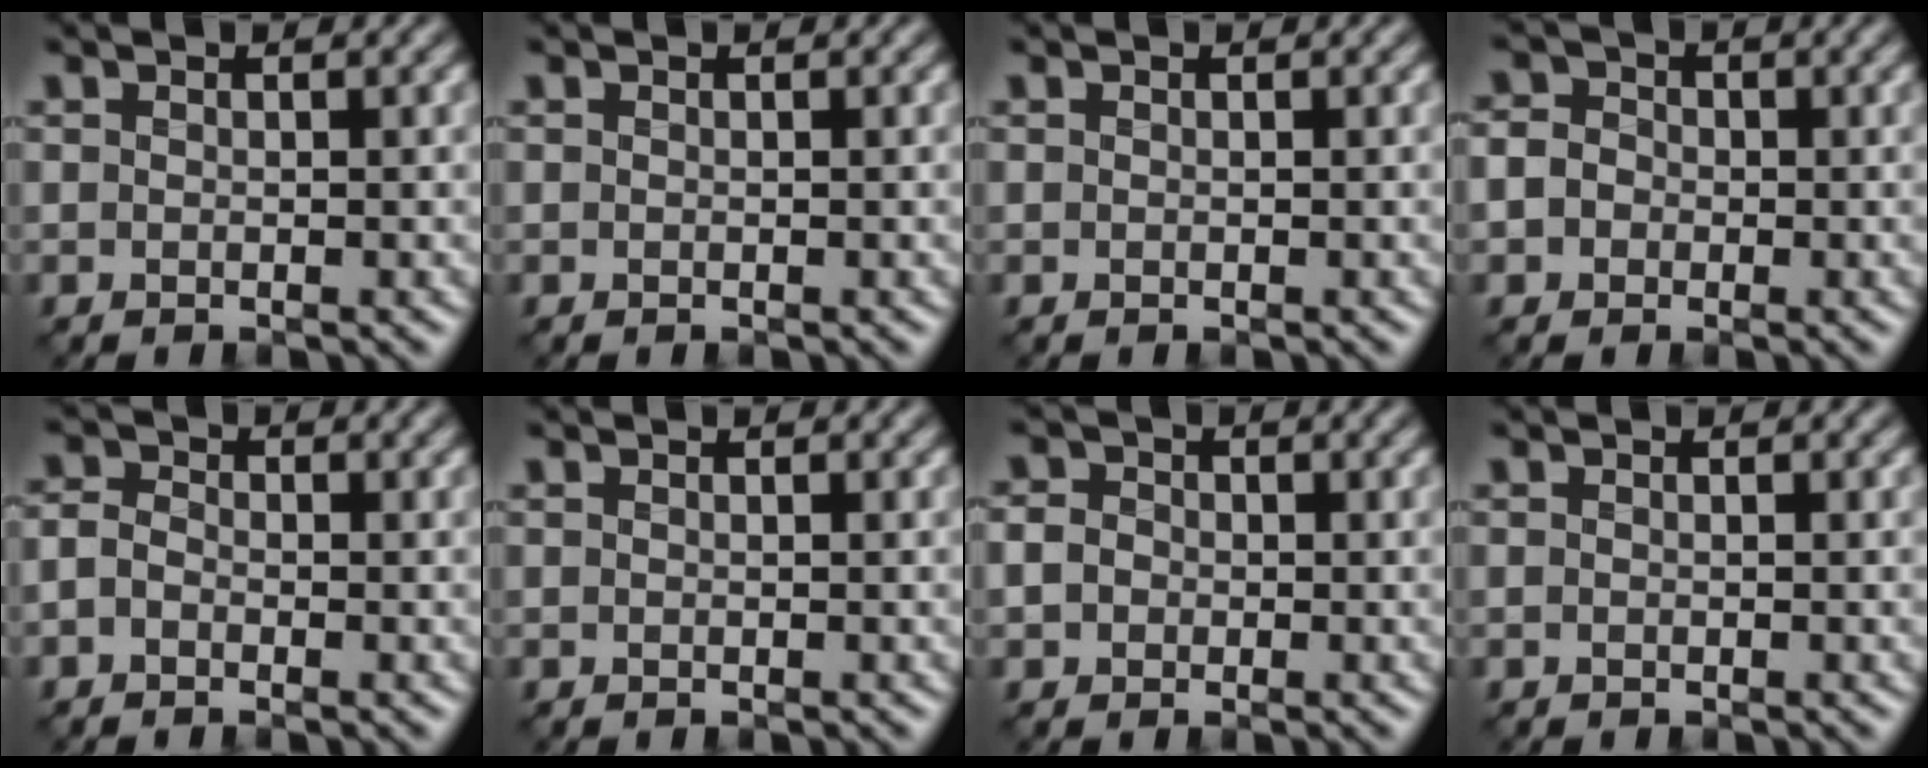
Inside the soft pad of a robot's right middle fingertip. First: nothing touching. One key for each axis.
{"total": 0.0}
{"total": 0.0}
{"total": 3.6, "fx": -0.1, "fy": 3.2, "fz": 1.5, "tx": -0.019, "ty": 0.015, "tz": -0.030}
{"total": 1.7, "fx": -0.7, "fy": 1.2, "fz": 0.9, "tx": -0.022, "ty": 0.004, "tz": -0.022}
{"total": 0.0}
{"total": 2.8, "fx": 0.2, "fy": 2.5, "fz": 1.3, "tx": -0.014, "ty": 0.014, "tz": -0.018}
{"total": 0.0}